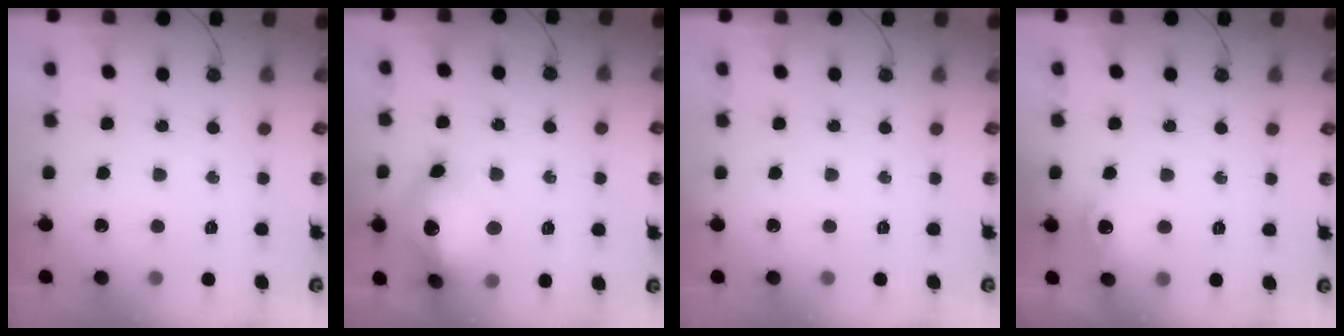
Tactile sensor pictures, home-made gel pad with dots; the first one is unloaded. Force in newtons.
{"total": 16.5, "press": 16.5, "slide": 1.7}
{"total": 0.0}
{"total": 7.5, "press": 7.5, "slide": 0.8}